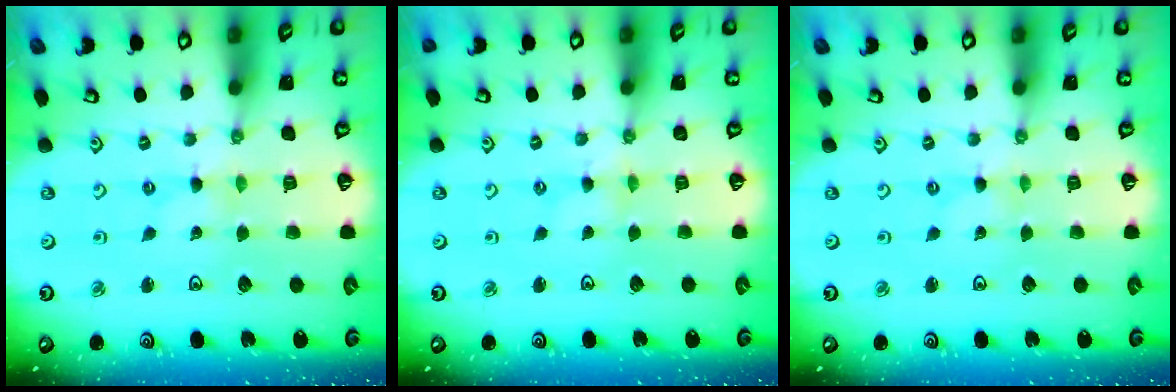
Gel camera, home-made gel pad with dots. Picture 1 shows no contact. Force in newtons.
{"total": 0.0}
{"total": 0.0}